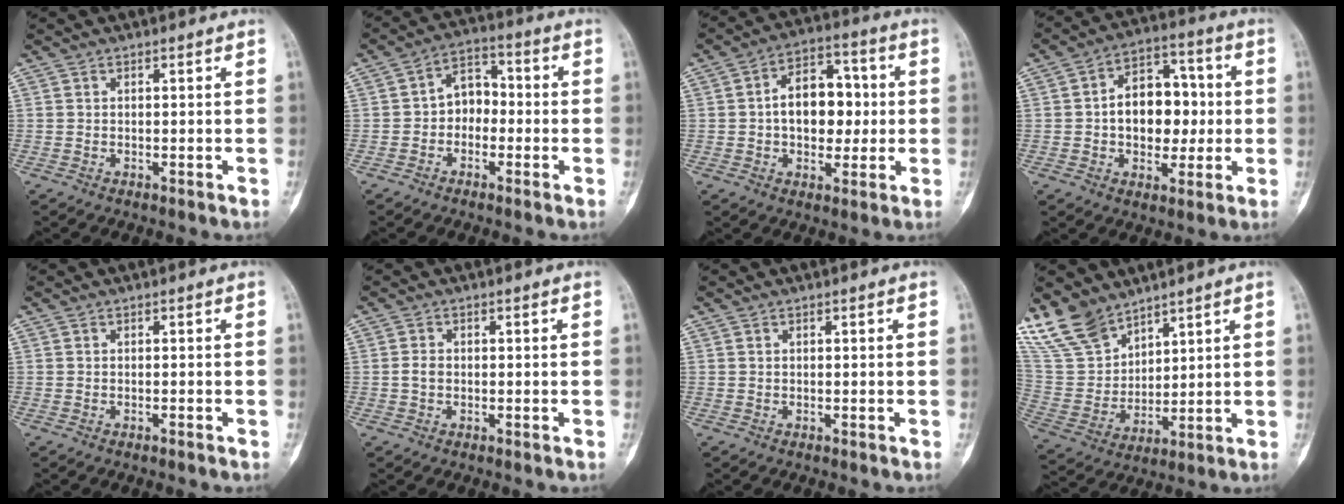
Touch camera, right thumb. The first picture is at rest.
{"total": 6.6, "force": [-1.2, 5.1, 4.0], "torque": [-0.036, 0.032, -0.038]}
{"total": 12.6, "force": [0.3, 8.3, 9.4], "torque": [-0.104, 0.025, 0.001]}
{"total": 13.8, "force": [0.0, 9.6, 10.0], "torque": [-0.102, 0.031, -0.001]}
{"total": 0.6, "force": [-0.4, 0.1, 0.4], "torque": [-0.012, 0.000, -0.004]}
{"total": 1.7, "force": [-0.3, 1.2, 1.1], "torque": [-0.021, 0.004, -0.008]}
{"total": 0.0}
{"total": 13.4, "force": [10.6, 6.8, 4.5], "torque": [-0.077, -0.045, 0.232]}